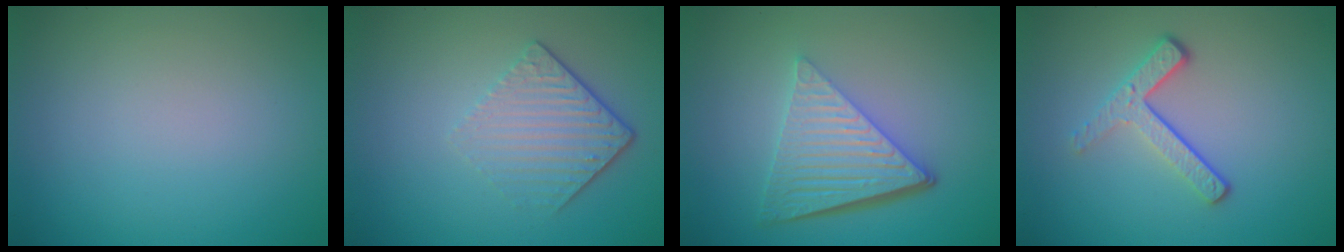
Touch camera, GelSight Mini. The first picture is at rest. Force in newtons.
{"total": 4.3, "press": 2.8, "slide": 3.3}
{"total": 6.6, "press": 4.3, "slide": 4.9}
{"total": 3.3, "press": 2.4, "slide": 2.3}